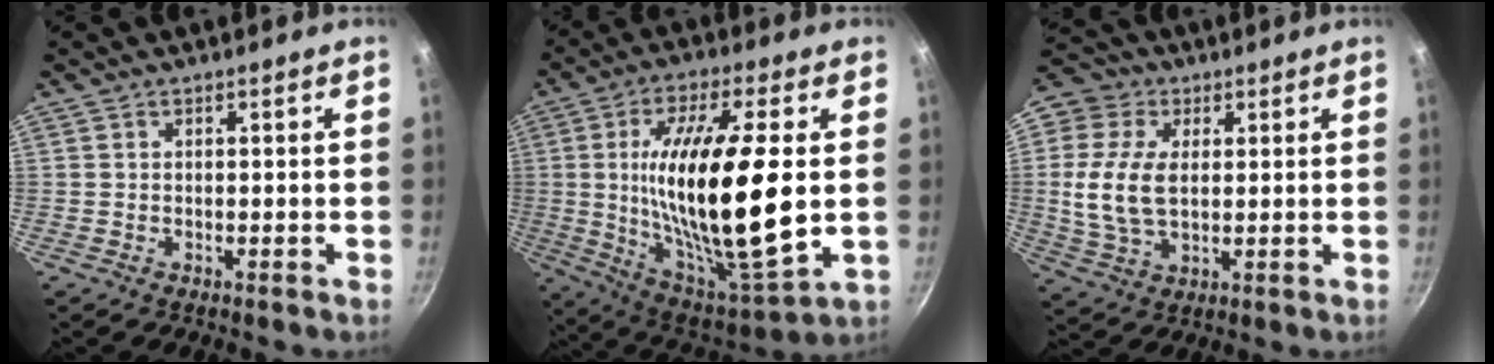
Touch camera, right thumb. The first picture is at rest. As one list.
[{"total": 25.6, "force": [1.0, 7.4, 24.5], "torque": [-0.442, -0.016, 0.022]}, {"total": 13.0, "force": [1.8, 9.1, 9.1], "torque": [-0.157, -0.005, 0.025]}]